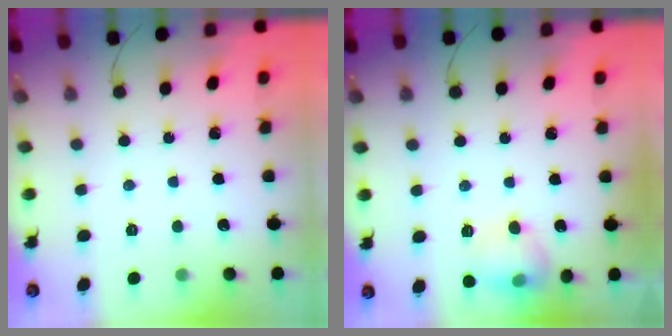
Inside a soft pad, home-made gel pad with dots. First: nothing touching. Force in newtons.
{"total": 10.3, "press": 10.2, "slide": 1.2}